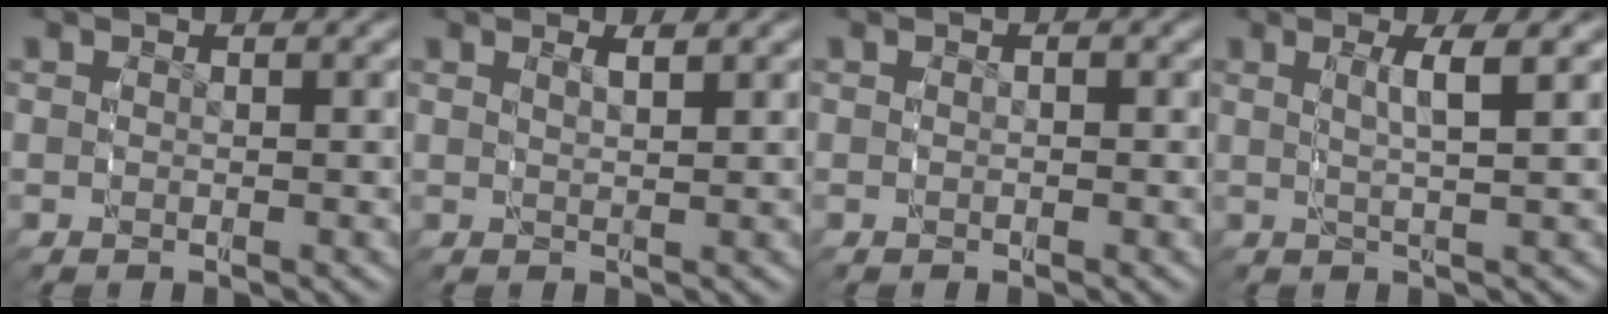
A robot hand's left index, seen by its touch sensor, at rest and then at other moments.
{"total": 0.9, "force": [0.5, 0.0, 0.7], "torque": [-0.015, -0.006, 0.012]}
{"total": 0.7, "force": [-0.3, 0.5, 0.3], "torque": [-0.007, -0.003, -0.006]}
{"total": 2.8, "force": [0.8, 0.3, 2.7], "torque": [-0.058, -0.003, 0.015]}